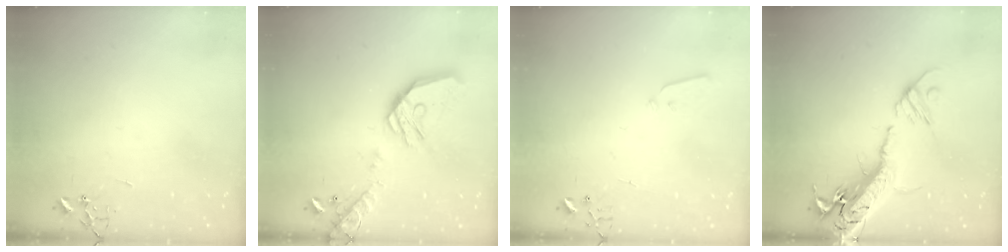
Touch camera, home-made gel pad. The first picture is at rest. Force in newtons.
{"total": 19.0, "press": 18.9, "slide": 2.0}
{"total": 3.0, "press": 2.9, "slide": 0.7}
{"total": 23.7, "press": 23.1, "slide": 5.3}